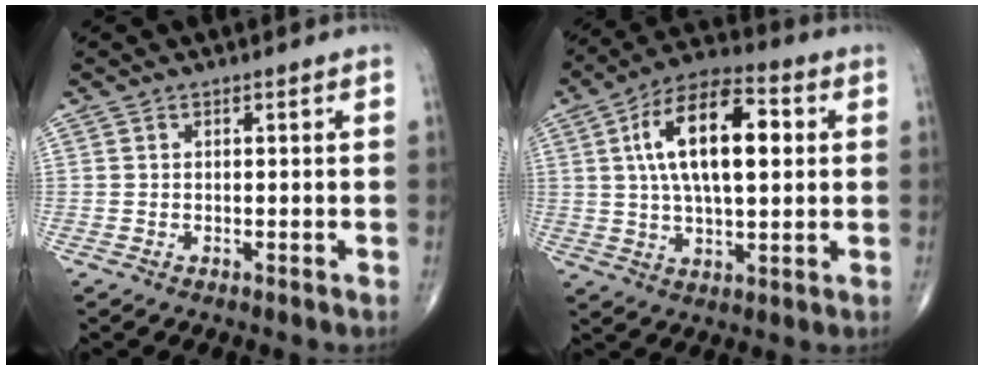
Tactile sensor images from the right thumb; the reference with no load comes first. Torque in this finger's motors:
{"motor_torque": [0.19, 3.33, 1.89, 0.63, 0.59]}